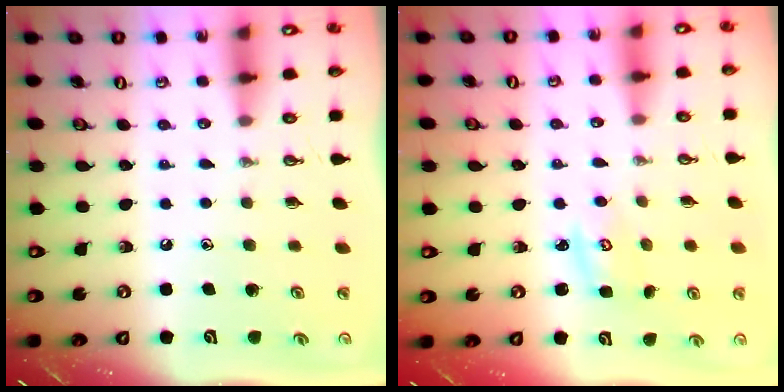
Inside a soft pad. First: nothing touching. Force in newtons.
{"total": 2.8, "press": 2.8, "slide": 0.4}